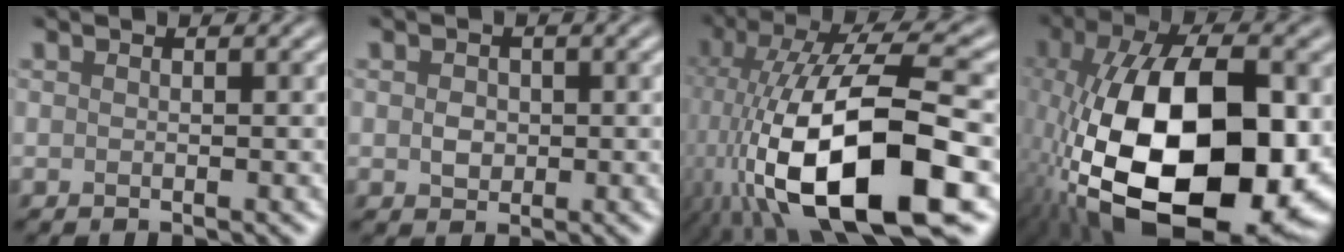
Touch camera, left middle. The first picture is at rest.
{"total": 1.5, "force": [0.0, 1.3, 0.8], "torque": [-0.015, 0.000, -0.001]}
{"total": 15.9, "force": [-4.2, 5.8, 14.2], "torque": [-0.254, 0.001, -0.073]}
{"total": 19.0, "force": [-4.4, 9.7, 15.7], "torque": [-0.306, -0.021, -0.062]}